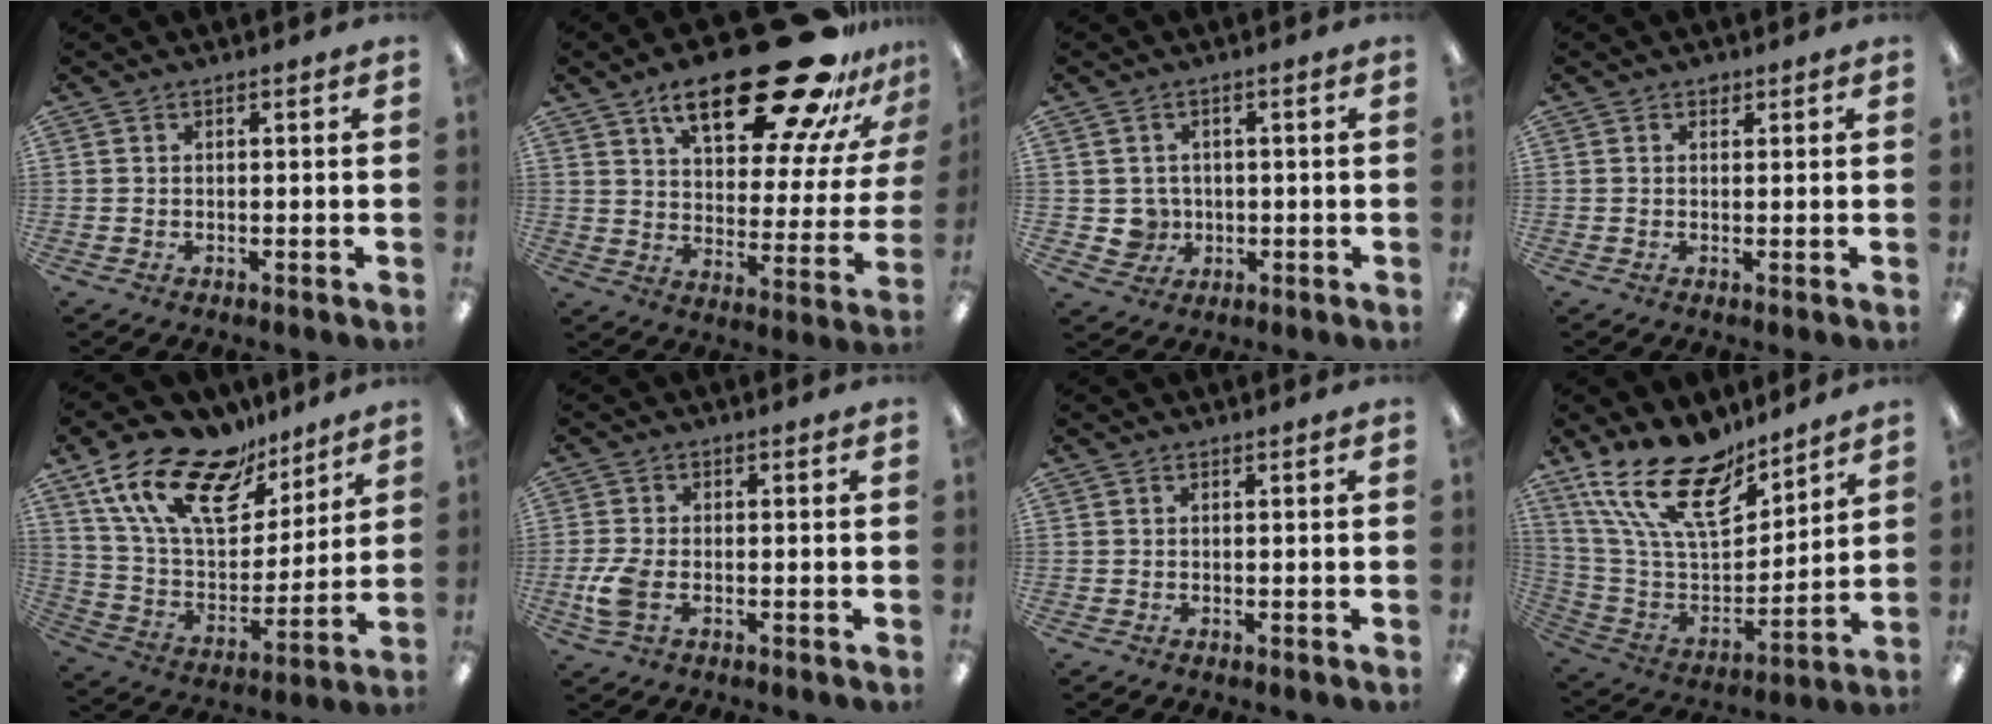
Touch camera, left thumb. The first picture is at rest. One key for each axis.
{"total": 29.3, "fx": 19.7, "fy": 10.8, "fz": 18.7, "tx": -0.266, "ty": -0.124, "tz": 0.313}
{"total": 4.2, "fx": -0.1, "fy": 4.2, "fz": 0.8, "tx": -0.015, "ty": 0.006, "tz": 0.002}
{"total": 1.1, "fx": 0.7, "fy": 0.7, "fz": 0.5, "tx": -0.003, "ty": -0.002, "tz": 0.012}
{"total": 20.4, "fx": 13.5, "fy": 9.9, "fz": 11.7, "tx": -0.238, "ty": -0.071, "tz": 0.243}
{"total": 6.1, "fx": -1.6, "fy": 3.5, "fz": 4.7, "tx": -0.107, "ty": 0.000, "tz": -0.032}
{"total": 0.0}
{"total": 21.8, "fx": 15.3, "fy": 9.3, "fz": 12.5, "tx": -0.252, "ty": -0.098, "tz": 0.276}